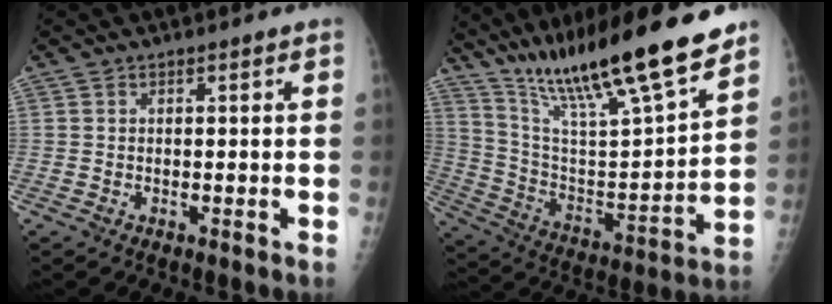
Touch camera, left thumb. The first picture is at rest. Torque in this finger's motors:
{"motor_torque": [1.53, 1.51, 1.42, -1.35, 0.14]}